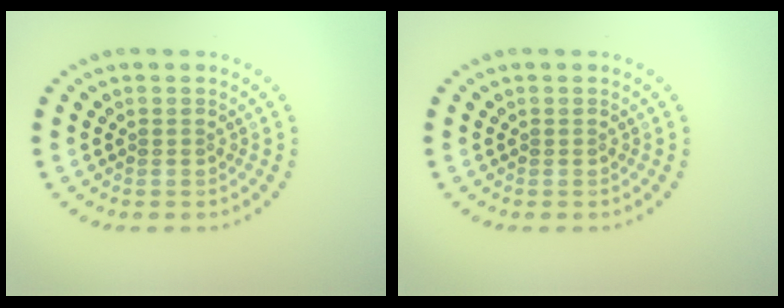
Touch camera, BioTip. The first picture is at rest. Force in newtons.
{"total": 0.0}